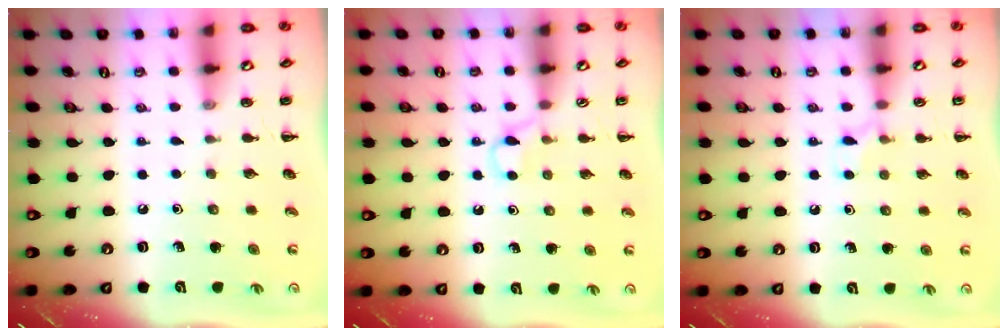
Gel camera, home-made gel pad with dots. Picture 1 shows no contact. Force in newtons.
{"total": 2.8, "press": 2.6, "slide": 1.0}
{"total": 5.5, "press": 5.2, "slide": 1.9}